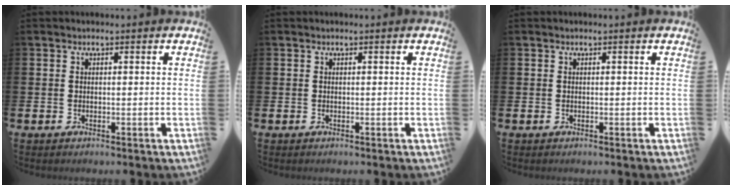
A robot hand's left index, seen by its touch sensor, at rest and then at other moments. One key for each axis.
{"total": 0.0}
{"total": 0.0}